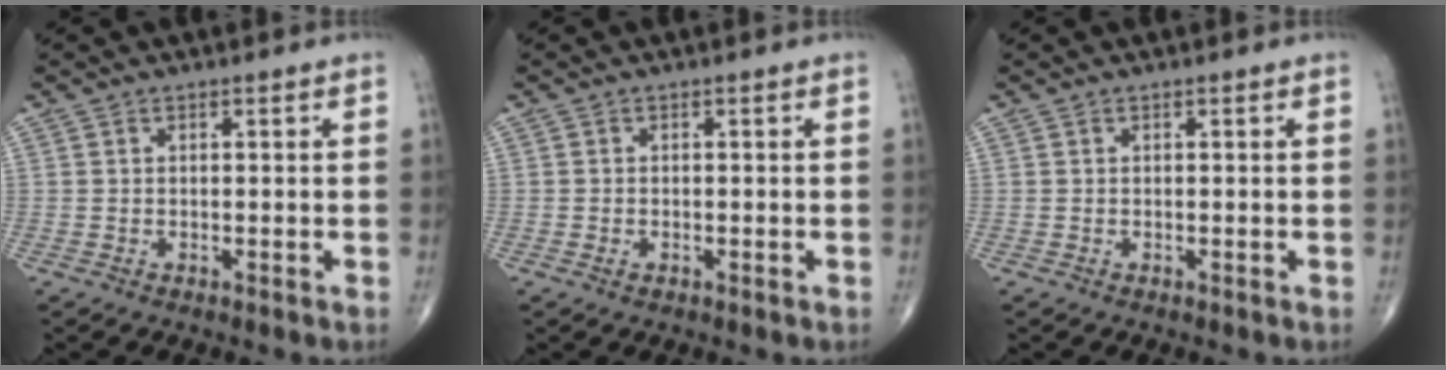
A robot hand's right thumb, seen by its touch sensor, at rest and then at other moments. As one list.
[{"total": 0.9, "force": [-0.3, 0.6, 0.6], "torque": [-0.015, 0.003, -0.004]}, {"total": 0.0}]